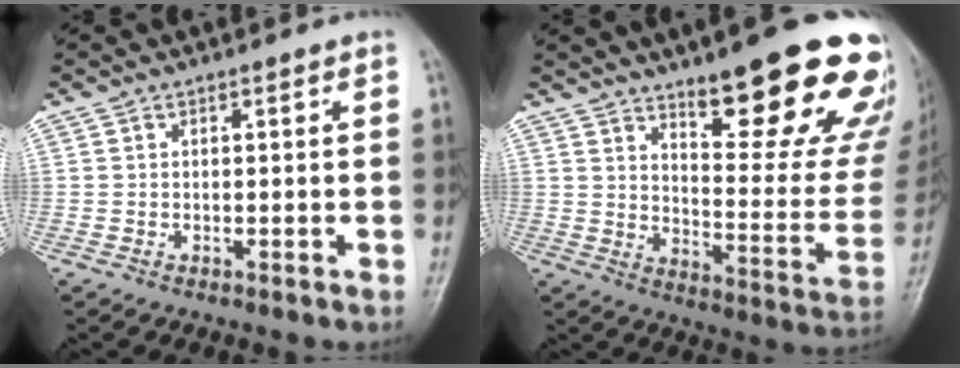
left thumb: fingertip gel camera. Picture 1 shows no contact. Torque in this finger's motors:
{"motor_torque": [2.25, 2.24, 1.56, -1.21, 0.13]}